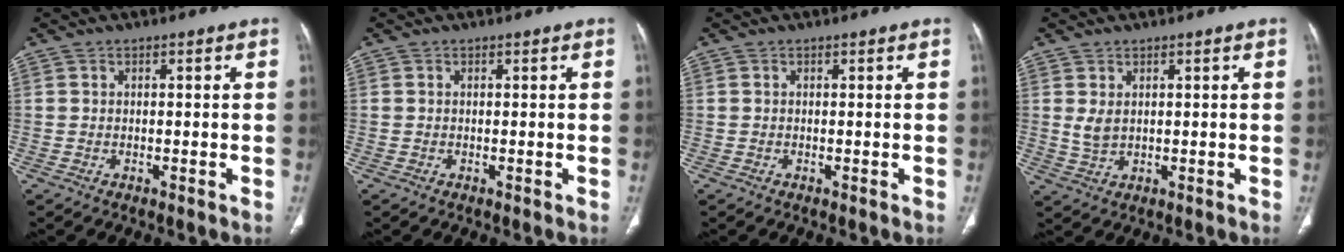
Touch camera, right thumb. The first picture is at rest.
{"total": 0.0}
{"total": 0.0}
{"total": 2.8, "force": [0.9, 1.8, 1.9], "torque": [-0.036, -0.005, 0.027]}